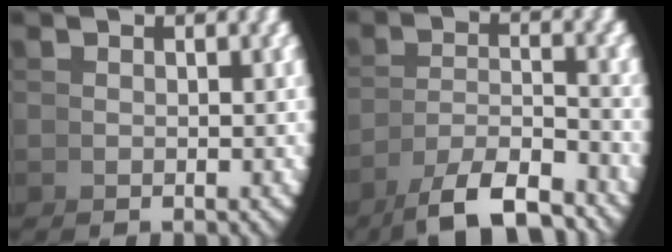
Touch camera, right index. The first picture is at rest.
{"total": 6.4, "force": [-4.4, 2.1, 4.1], "torque": [-0.072, -0.020, -0.058]}